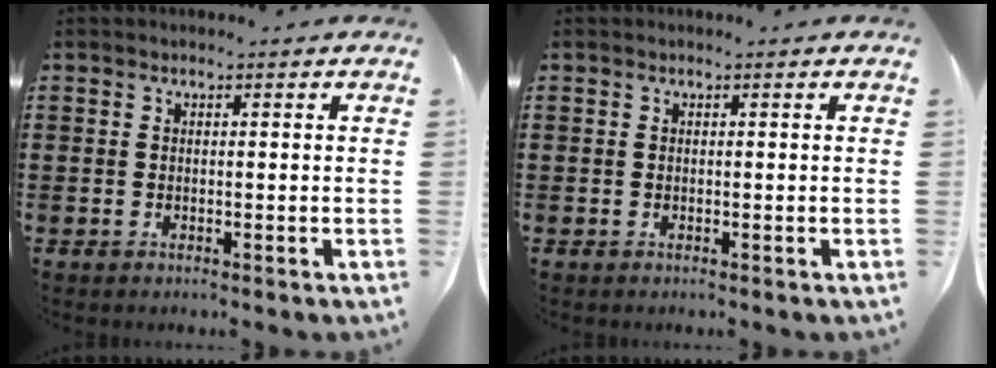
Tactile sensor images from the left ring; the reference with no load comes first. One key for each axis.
{"total": 0.0}